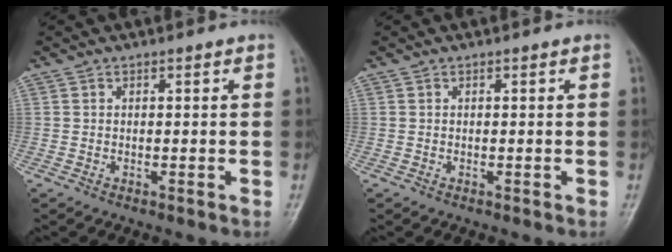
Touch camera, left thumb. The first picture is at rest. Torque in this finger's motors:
{"motor_torque": [0.00, 0.00, -0.01, -0.01, 0.00]}